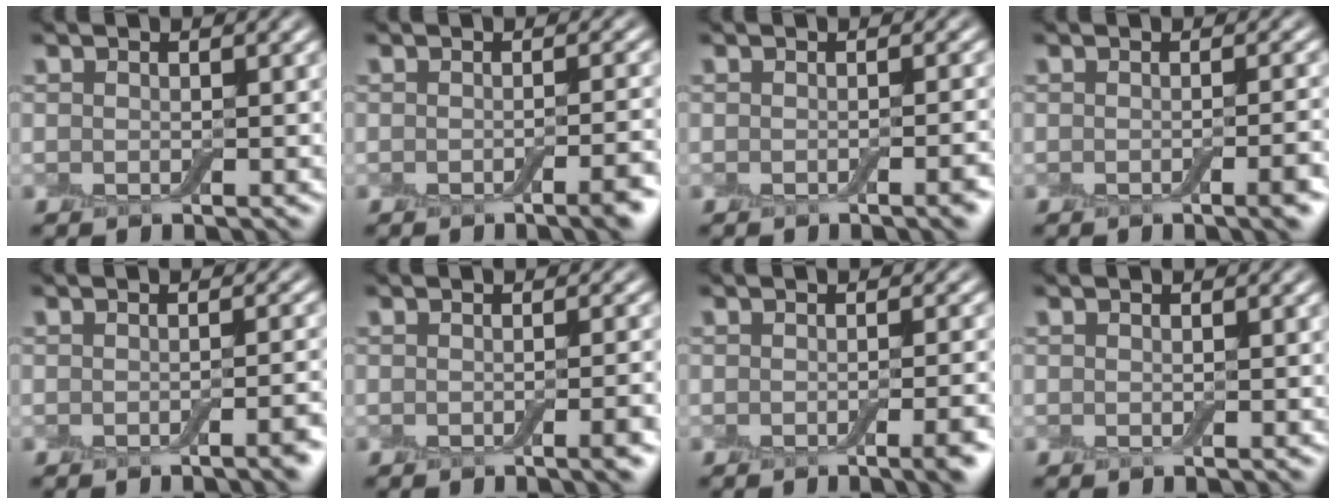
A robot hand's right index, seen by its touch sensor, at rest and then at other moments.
{"total": 3.0, "force": [-1.5, 0.8, 2.5], "torque": [-0.025, 0.003, -0.026]}
{"total": 2.1, "force": [-0.9, 0.5, 1.8], "torque": [-0.017, 0.003, -0.013]}
{"total": 2.8, "force": [-1.0, 0.7, 2.5], "torque": [-0.025, 0.004, -0.018]}
{"total": 2.5, "force": [-1.2, 0.6, 2.1], "torque": [-0.019, 0.003, -0.020]}
{"total": 2.4, "force": [-0.8, 0.6, 2.2], "torque": [-0.022, 0.004, -0.014]}
{"total": 3.6, "force": [-1.5, 0.9, 3.1], "torque": [-0.030, 0.003, -0.024]}
{"total": 0.0}